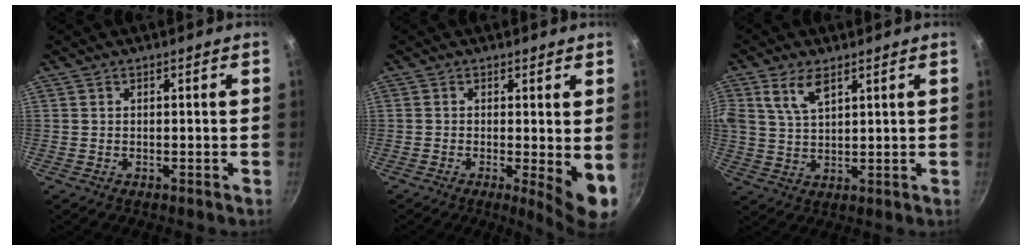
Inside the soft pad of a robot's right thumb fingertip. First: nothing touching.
{"total": 6.6, "force": [-0.5, 1.6, 6.4], "torque": [-0.084, -0.014, -0.005]}
{"total": 6.2, "force": [3.3, 3.1, 4.4], "torque": [-0.081, -0.012, 0.066]}